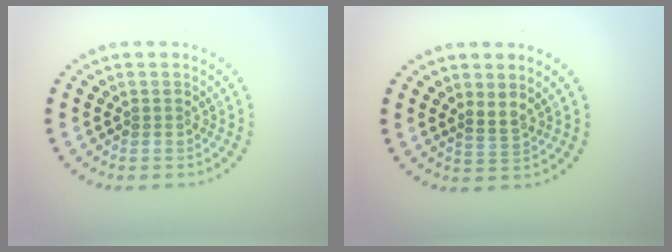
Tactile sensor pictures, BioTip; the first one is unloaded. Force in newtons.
{"total": 1.2, "press": 0.8, "slide": 0.9}